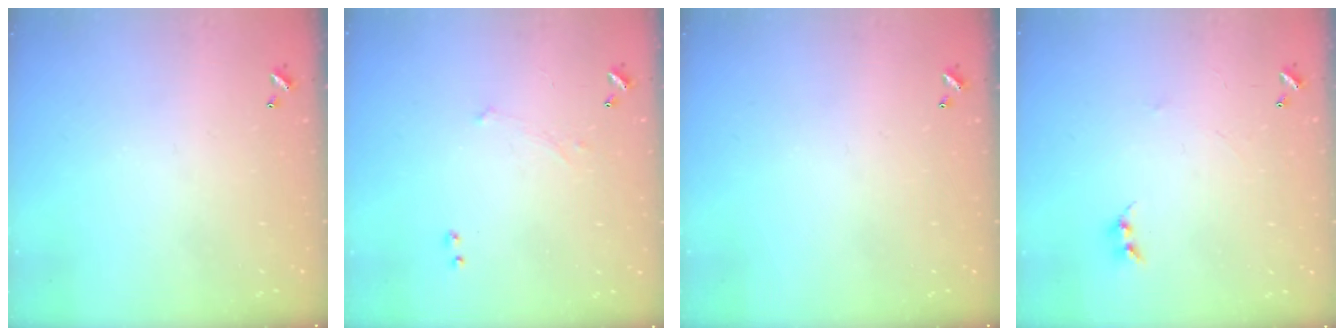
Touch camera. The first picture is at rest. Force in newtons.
{"total": 1.1, "press": 0.9, "slide": 0.7}
{"total": 0.0}
{"total": 1.7, "press": 1.6, "slide": 0.4}